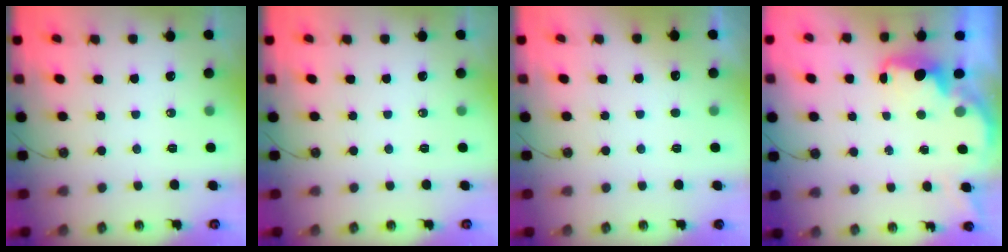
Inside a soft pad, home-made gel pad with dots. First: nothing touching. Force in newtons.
{"total": 0.0}
{"total": 3.0, "press": 2.9, "slide": 1.0}
{"total": 2.2, "press": 2.1, "slide": 0.8}